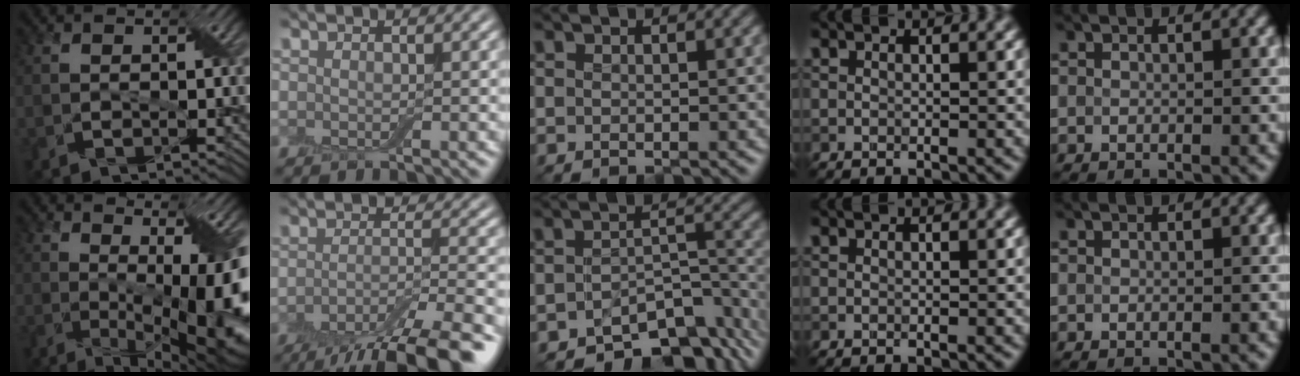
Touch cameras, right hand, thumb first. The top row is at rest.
{"thumb": {"total": 11.7, "force": [-1.4, 3.1, 11.2], "torque": [-0.157, -0.015, -0.013]}, "index": {"total": 9.8, "force": [-6.7, 2.4, 6.7], "torque": [-0.091, -0.002, -0.107]}, "middle": {"total": 7.4, "force": [-6.0, 3.0, 3.3], "torque": [-0.028, -0.015, -0.093]}}